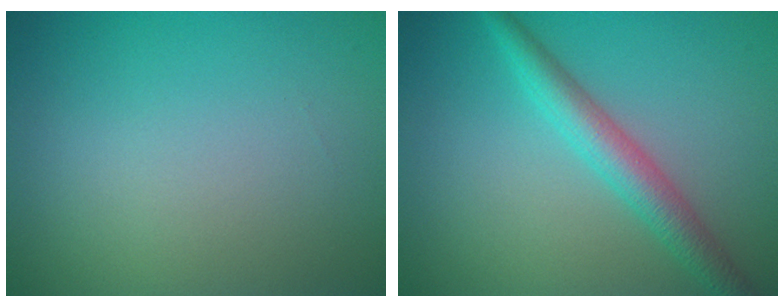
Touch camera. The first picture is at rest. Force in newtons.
{"total": 3.5, "press": 3.5, "slide": 0.1}